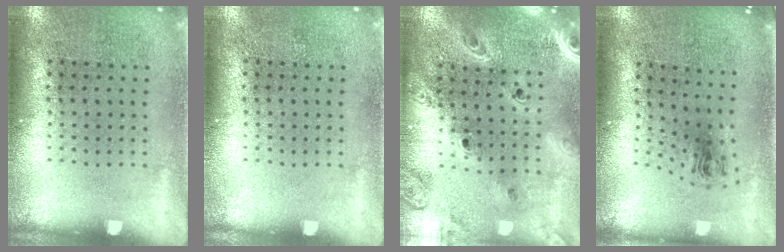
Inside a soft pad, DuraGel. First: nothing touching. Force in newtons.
{"total": 0.0}
{"total": 2.8, "press": 2.4, "slide": 1.4}
{"total": 0.8, "press": 0.3, "slide": 0.7}